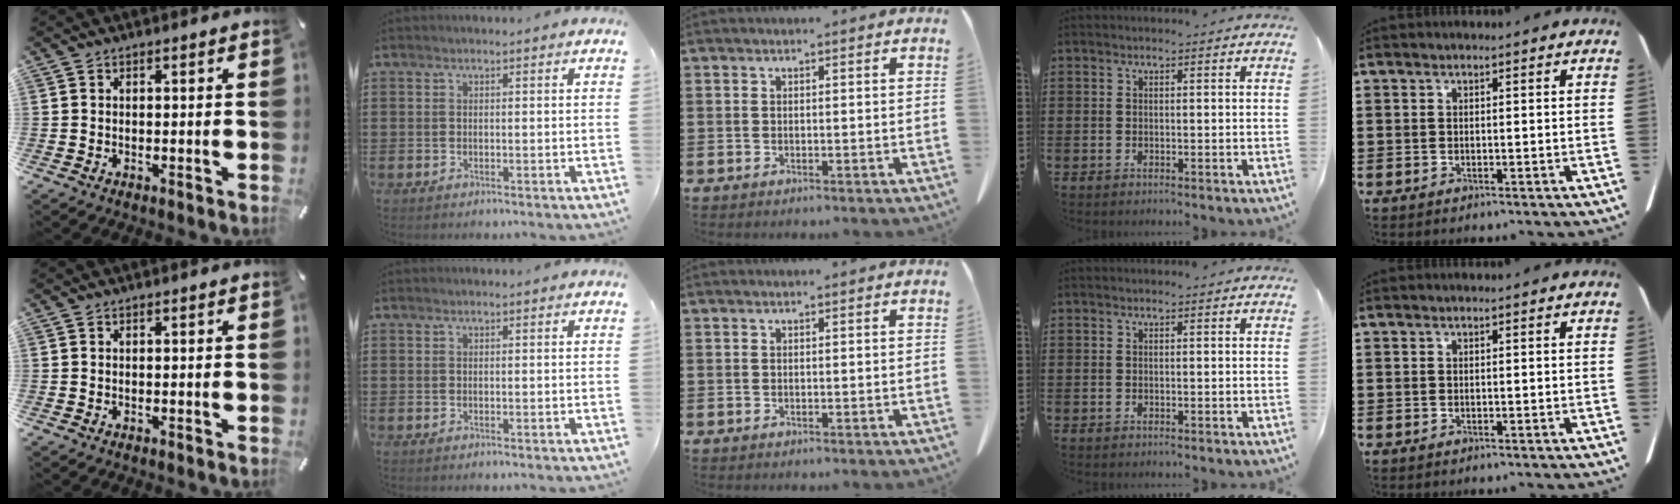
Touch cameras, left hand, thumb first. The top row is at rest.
{}